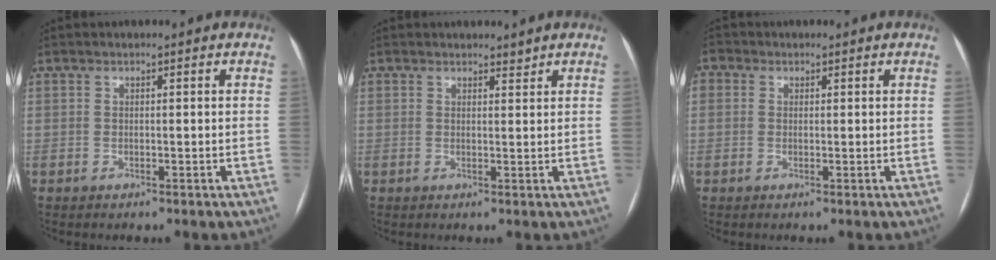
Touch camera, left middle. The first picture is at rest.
{"total": 1.8, "force": [1.7, 0.4, 0.3], "torque": [-0.003, 0.008, 0.026]}
{"total": 1.9, "force": [0.6, 1.7, 0.7], "torque": [-0.014, 0.012, 0.007]}